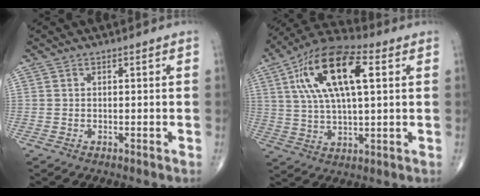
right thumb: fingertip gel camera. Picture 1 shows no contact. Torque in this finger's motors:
{"motor_torque": [-1.21, 3.02, 1.80, 0.97, 0.57]}